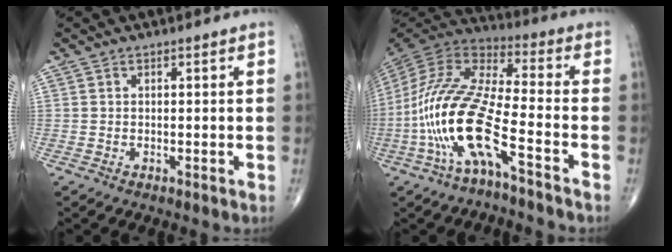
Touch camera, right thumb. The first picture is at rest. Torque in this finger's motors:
{"motor_torque": [2.68, 2.33, 2.16, -0.59, 0.75]}